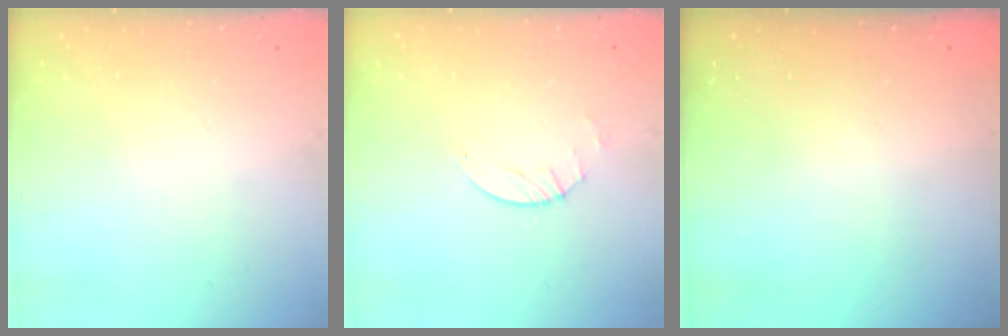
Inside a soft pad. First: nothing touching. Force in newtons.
{"total": 2.6, "press": 2.5, "slide": 0.4}
{"total": 0.0}